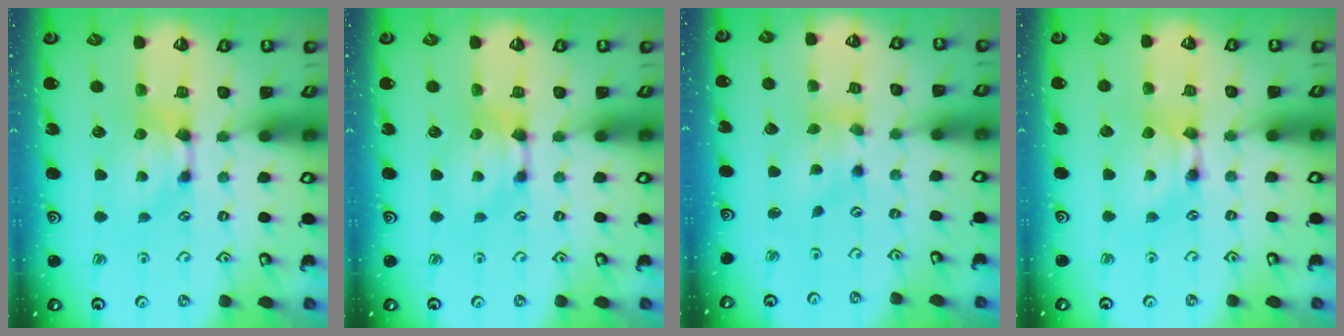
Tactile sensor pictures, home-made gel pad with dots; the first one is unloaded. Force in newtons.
{"total": 0.0}
{"total": 1.8, "press": 1.3, "slide": 1.3}
{"total": 1.7, "press": 1.7, "slide": 0.1}